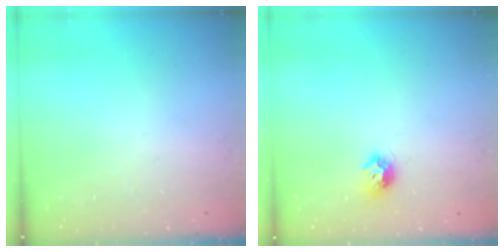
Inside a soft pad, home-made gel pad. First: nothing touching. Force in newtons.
{"total": 7.0, "press": 6.9, "slide": 0.5}